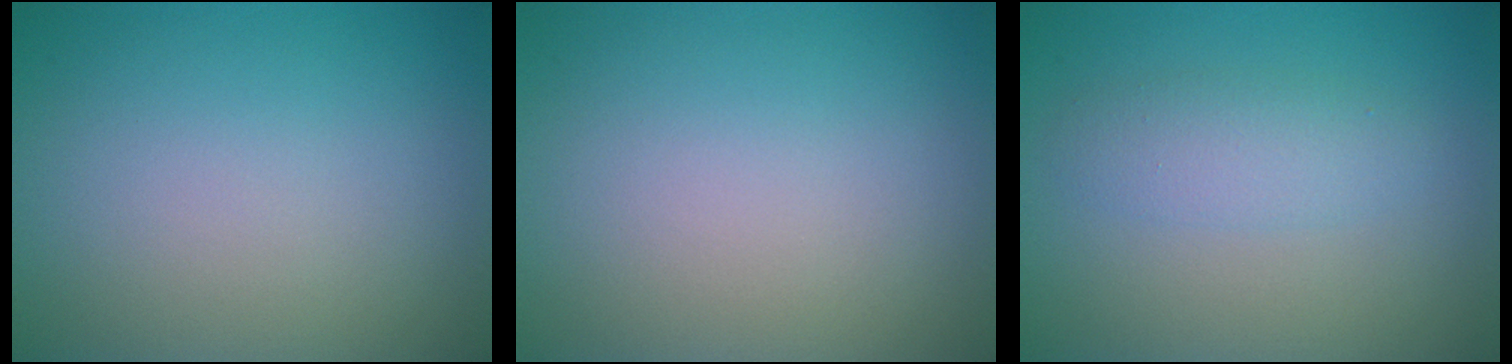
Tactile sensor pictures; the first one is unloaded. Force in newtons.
{"total": 0.0}
{"total": 2.4, "press": 2.4, "slide": 0.0}